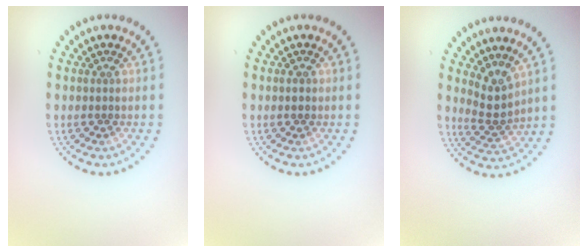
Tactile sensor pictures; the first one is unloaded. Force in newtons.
{"total": 1.0, "press": 1.0, "slide": 0.2}
{"total": 2.4, "press": 1.7, "slide": 1.8}